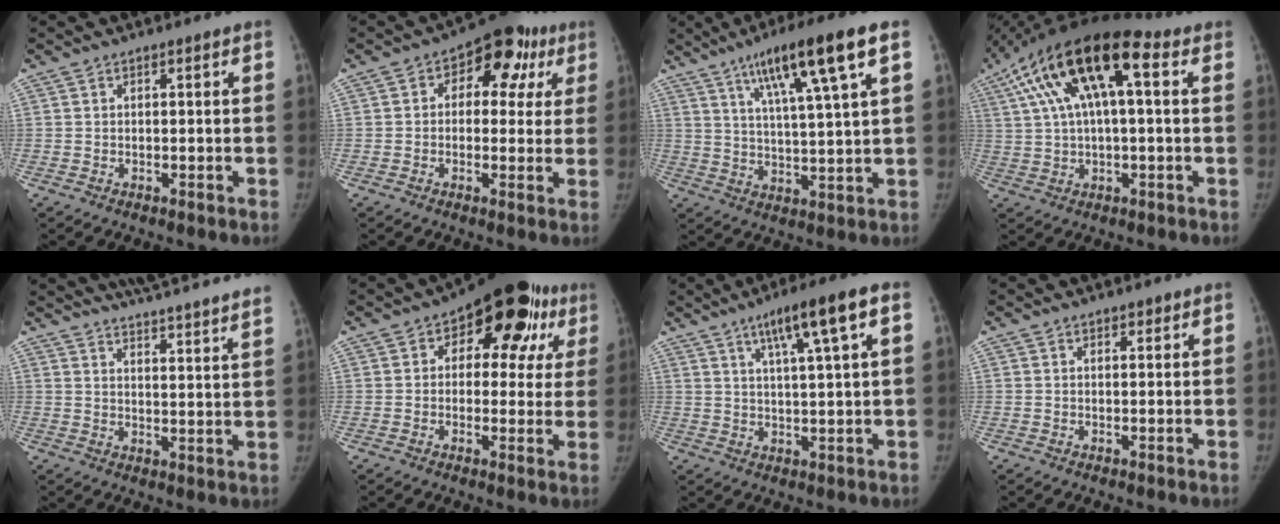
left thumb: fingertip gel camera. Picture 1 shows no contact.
{"total": 12.3, "force": [3.9, 8.1, 8.4], "torque": [-0.052, 0.024, 0.043]}
{"total": 15.4, "force": [7.7, 1.2, 13.3], "torque": [-0.221, -0.014, 0.125]}
{"total": 17.7, "force": [5.8, 6.6, 15.4], "torque": [-0.281, 0.035, 0.091]}
{"total": 22.7, "force": [20.7, 1.9, 9.2], "torque": [-0.122, -0.087, 0.264]}
{"total": 16.5, "force": [6.2, 9.5, 12.0], "torque": [-0.090, 0.010, 0.070]}
{"total": 10.8, "force": [5.1, 0.8, 9.5], "torque": [-0.156, -0.003, 0.081]}
{"total": 1.3, "force": [0.9, 0.6, 0.7], "torque": [-0.002, -0.004, 0.012]}